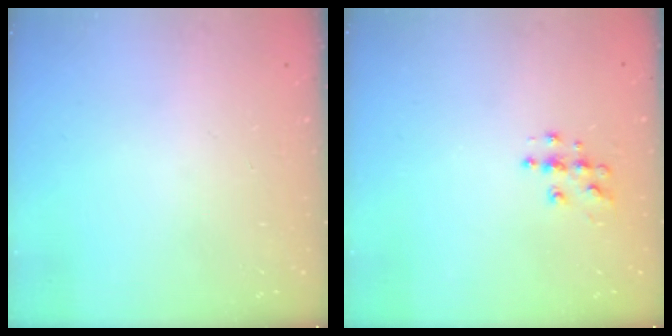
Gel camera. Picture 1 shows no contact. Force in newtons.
{"total": 5.9, "press": 5.9, "slide": 0.2}